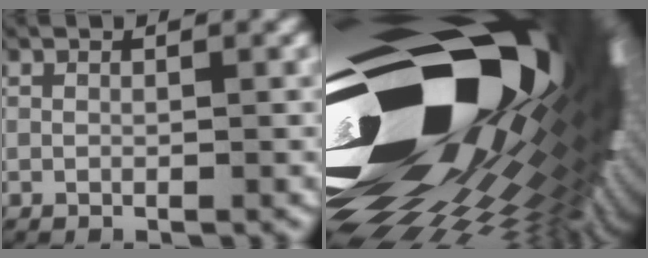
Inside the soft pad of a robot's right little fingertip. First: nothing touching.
{"total": 49.9, "force": [-2.3, 27.3, 41.7], "torque": [-0.566, -0.020, -0.040]}